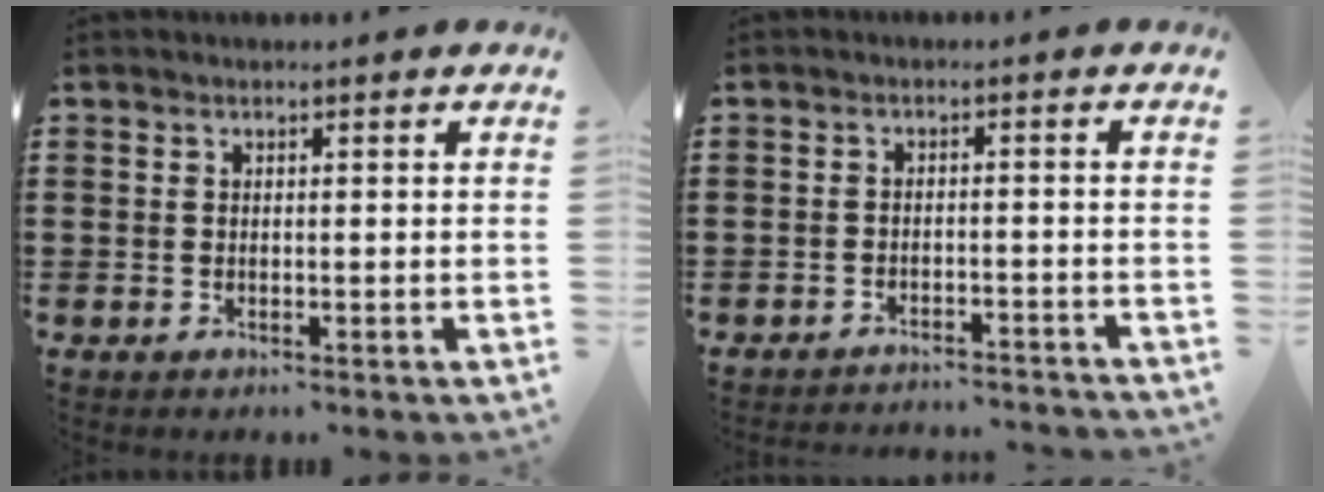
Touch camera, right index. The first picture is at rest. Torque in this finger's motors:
{"motor_torque": [0.36, 0.43, 0.23, 0.00]}